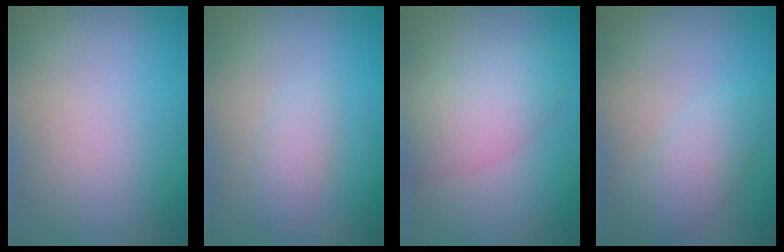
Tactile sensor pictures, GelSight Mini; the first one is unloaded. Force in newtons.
{"total": 1.7, "press": 1.7, "slide": 0.1}
{"total": 4.6, "press": 4.6, "slide": 0.3}
{"total": 2.7, "press": 2.7, "slide": 0.1}